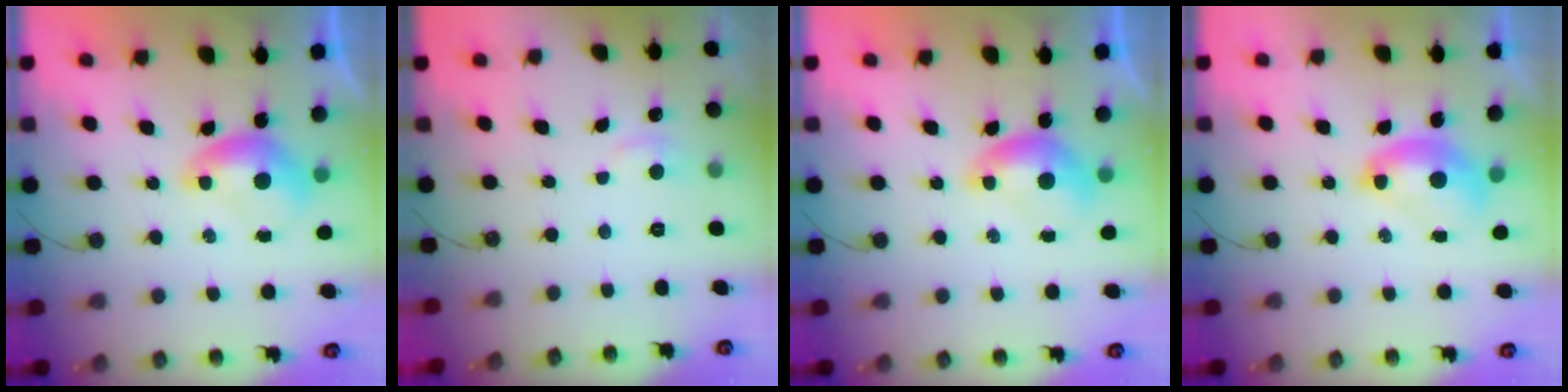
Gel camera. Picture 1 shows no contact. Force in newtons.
{"total": 2.0, "press": 1.9, "slide": 0.6}
{"total": 0.0}
{"total": 2.7, "press": 2.7, "slide": 0.1}